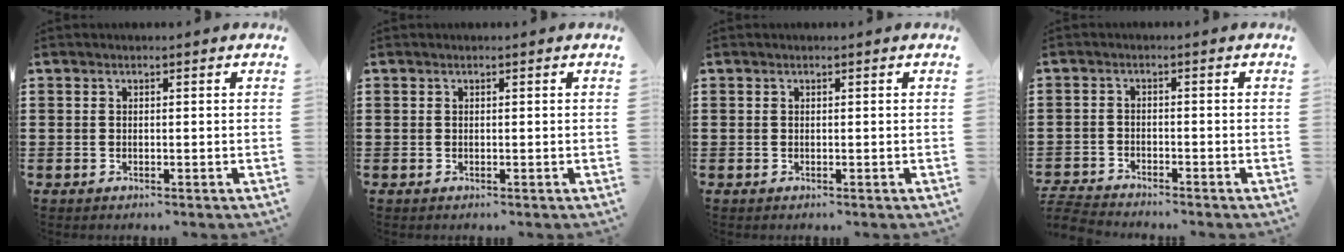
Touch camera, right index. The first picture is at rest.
{"total": 0.0}
{"total": 0.0}
{"total": 3.2, "force": [-3.2, 0.1, 0.2], "torque": [-0.022, -0.006, -0.072]}